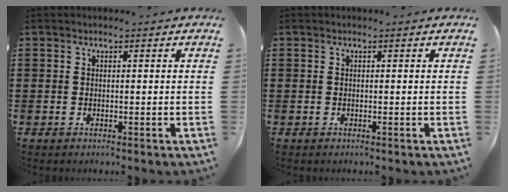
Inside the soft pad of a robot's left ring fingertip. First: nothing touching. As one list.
[{"total": 0.0}]